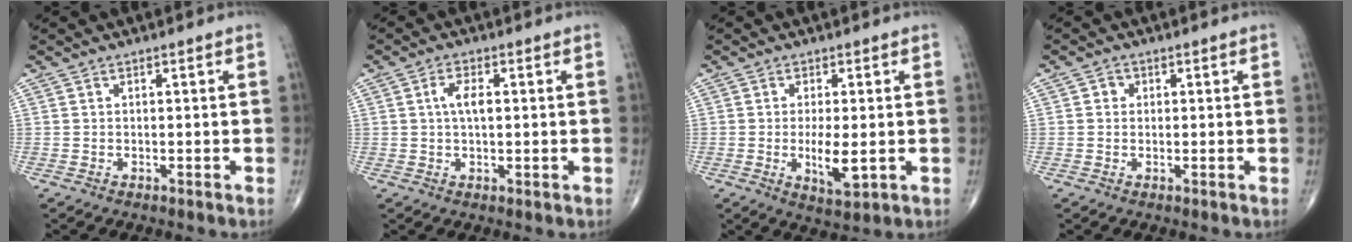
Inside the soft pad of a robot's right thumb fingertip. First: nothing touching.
{"total": 4.3, "force": [0.7, 1.9, 3.8], "torque": [-0.071, -0.002, 0.008]}
{"total": 6.4, "force": [-0.8, 2.2, 6.0], "torque": [-0.105, -0.016, -0.010]}
{"total": 1.6, "force": [0.2, 1.5, 0.5], "torque": [0.000, 0.002, 0.000]}